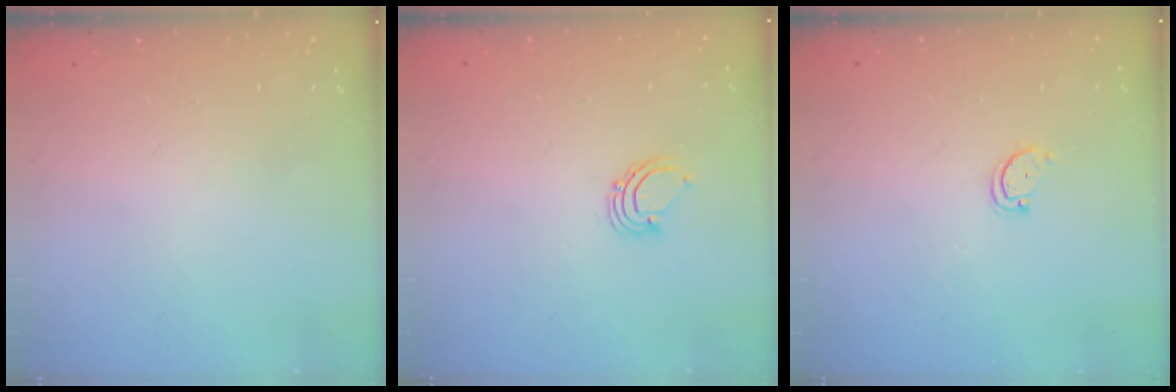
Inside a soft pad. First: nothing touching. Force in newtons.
{"total": 2.9, "press": 2.9, "slide": 0.2}
{"total": 2.9, "press": 2.9, "slide": 0.4}